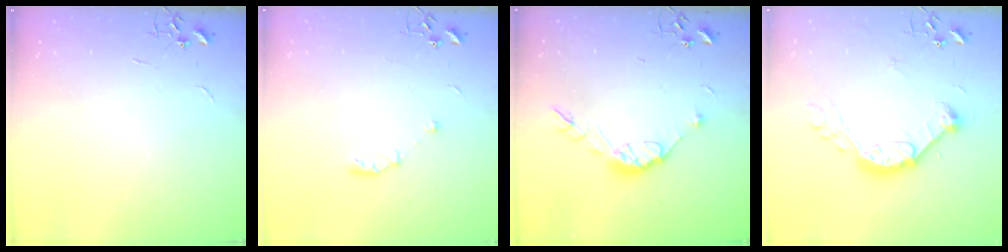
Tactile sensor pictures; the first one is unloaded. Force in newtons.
{"total": 5.7, "press": 5.7, "slide": 0.8}
{"total": 10.9, "press": 10.8, "slide": 0.8}
{"total": 14.9, "press": 14.9, "slide": 1.4}